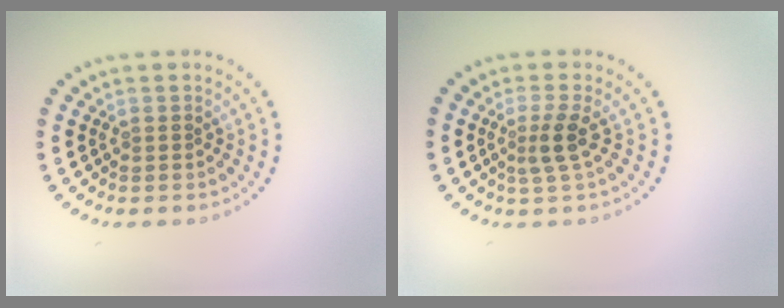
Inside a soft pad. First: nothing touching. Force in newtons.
{"total": 2.1, "press": 1.6, "slide": 1.4}